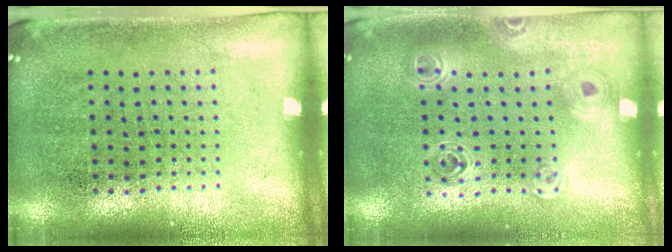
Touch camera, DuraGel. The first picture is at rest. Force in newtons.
{"total": 1.4, "press": 1.3, "slide": 0.5}